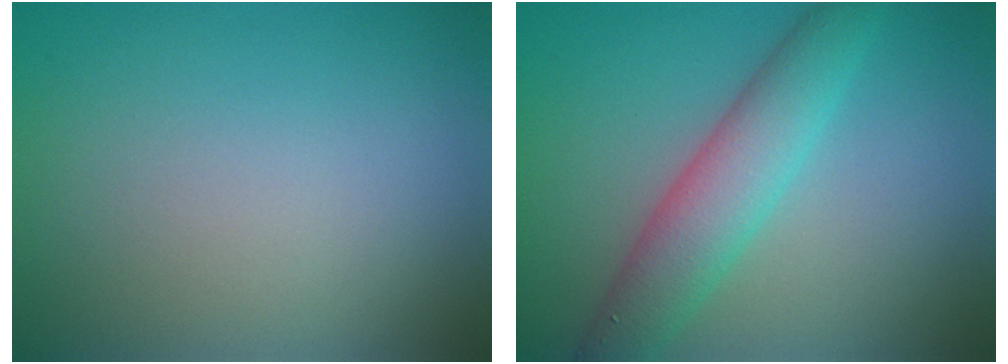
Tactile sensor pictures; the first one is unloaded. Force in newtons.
{"total": 5.1, "press": 5.1, "slide": 0.0}